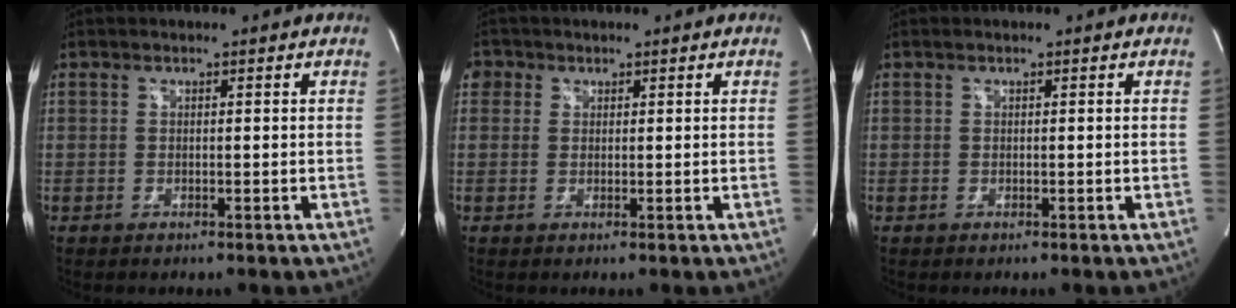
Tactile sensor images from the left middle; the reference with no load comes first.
{"total": 2.2, "force": [1.0, 2.0, 0.3], "torque": [0.004, 0.007, 0.013]}
{"total": 0.0}